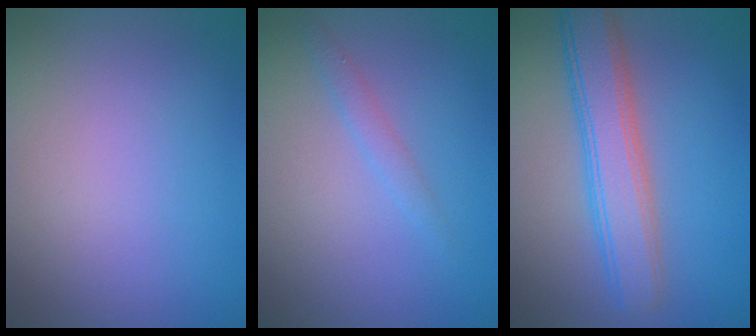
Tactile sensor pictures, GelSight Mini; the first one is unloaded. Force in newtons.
{"total": 1.2, "press": 1.2, "slide": 0.1}
{"total": 5.6, "press": 5.6, "slide": 0.2}